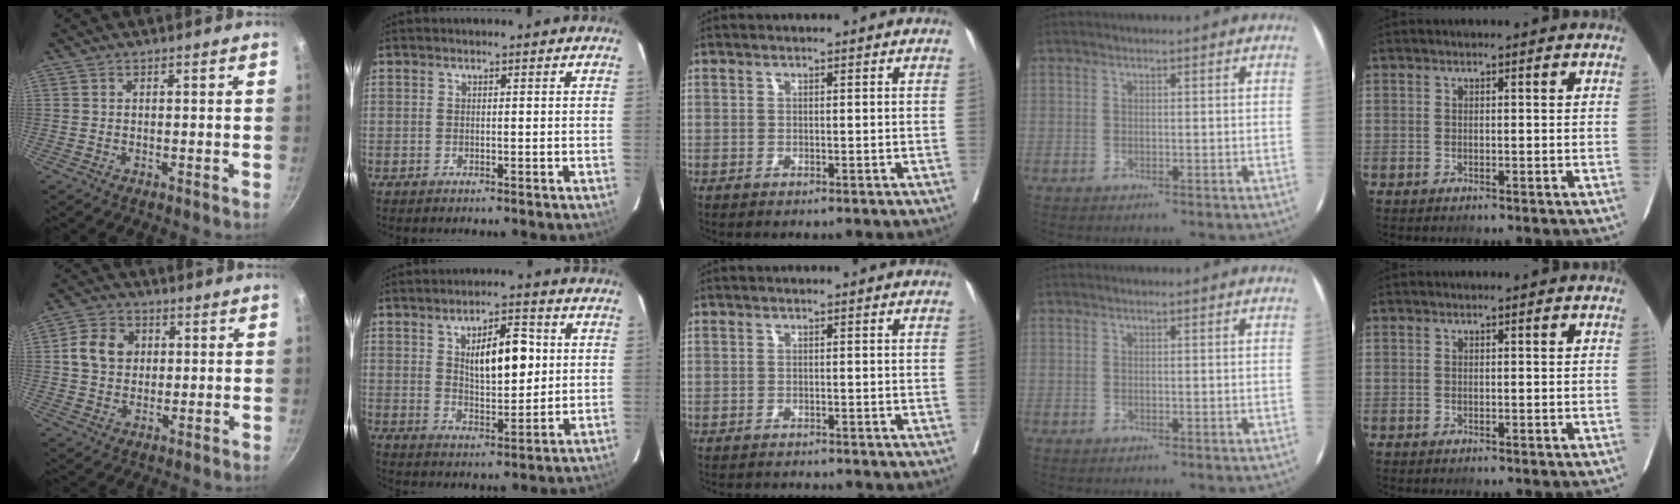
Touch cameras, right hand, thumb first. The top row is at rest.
{"thumb": {"total": 8.5, "force": [1.4, 7.0, 4.6], "torque": [-0.065, 0.005, 0.021]}, "index": {"total": 9.2, "force": [2.1, 3.3, 8.3], "torque": [-0.131, 0.007, 0.041]}, "middle": {"total": 3.6, "force": [-3.6, 0.2, 0.5], "torque": [0.000, -0.009, -0.051]}}